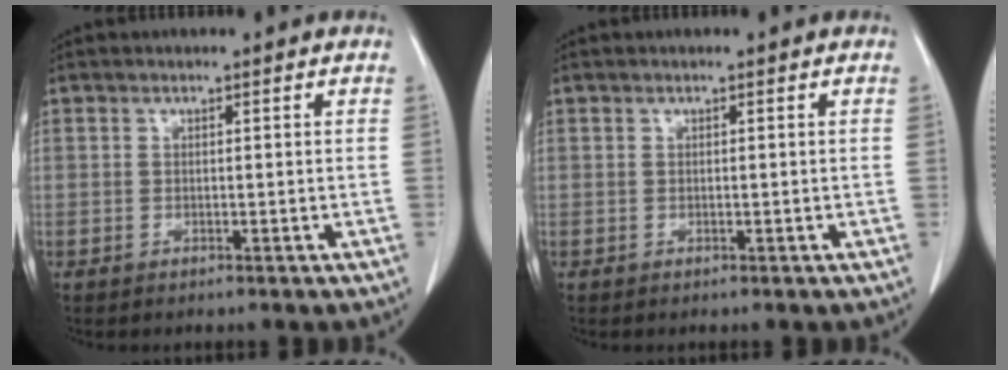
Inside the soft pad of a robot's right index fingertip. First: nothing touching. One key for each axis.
{"total": 0.0}